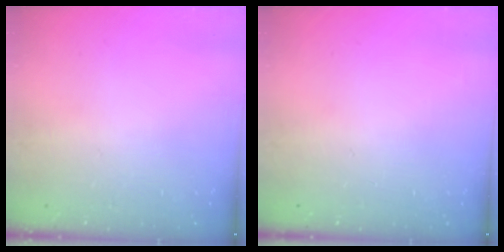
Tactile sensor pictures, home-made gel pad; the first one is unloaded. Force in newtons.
{"total": 0.0}